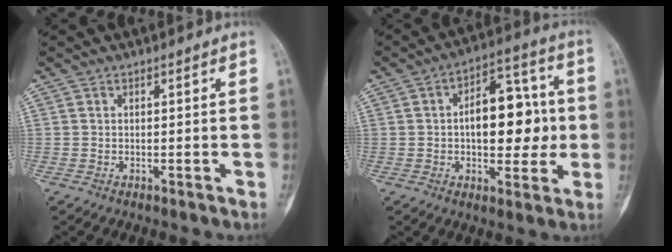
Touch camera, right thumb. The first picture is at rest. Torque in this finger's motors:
{"motor_torque": [0.22, 2.16, 0.80, 0.20, 0.08]}